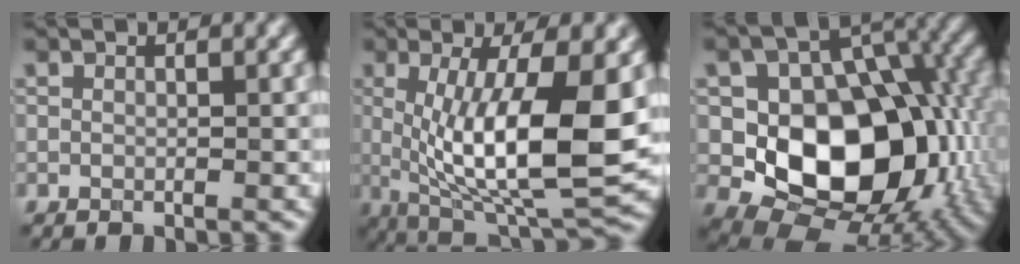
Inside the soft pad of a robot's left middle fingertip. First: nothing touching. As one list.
[{"total": 11.8, "force": [0.0, 3.5, 11.3], "torque": [-0.185, -0.019, 0.007]}, {"total": 12.6, "force": [-1.7, 8.9, 8.8], "torque": [-0.120, -0.006, -0.028]}]